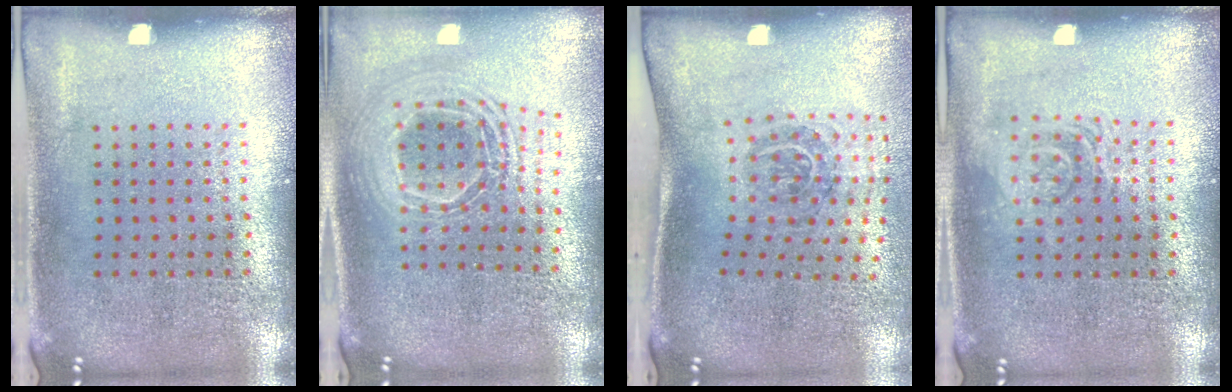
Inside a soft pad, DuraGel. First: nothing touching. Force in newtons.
{"total": 2.1, "press": 1.7, "slide": 1.3}
{"total": 2.0, "press": 1.2, "slide": 1.6}
{"total": 1.2, "press": 1.2, "slide": 0.2}